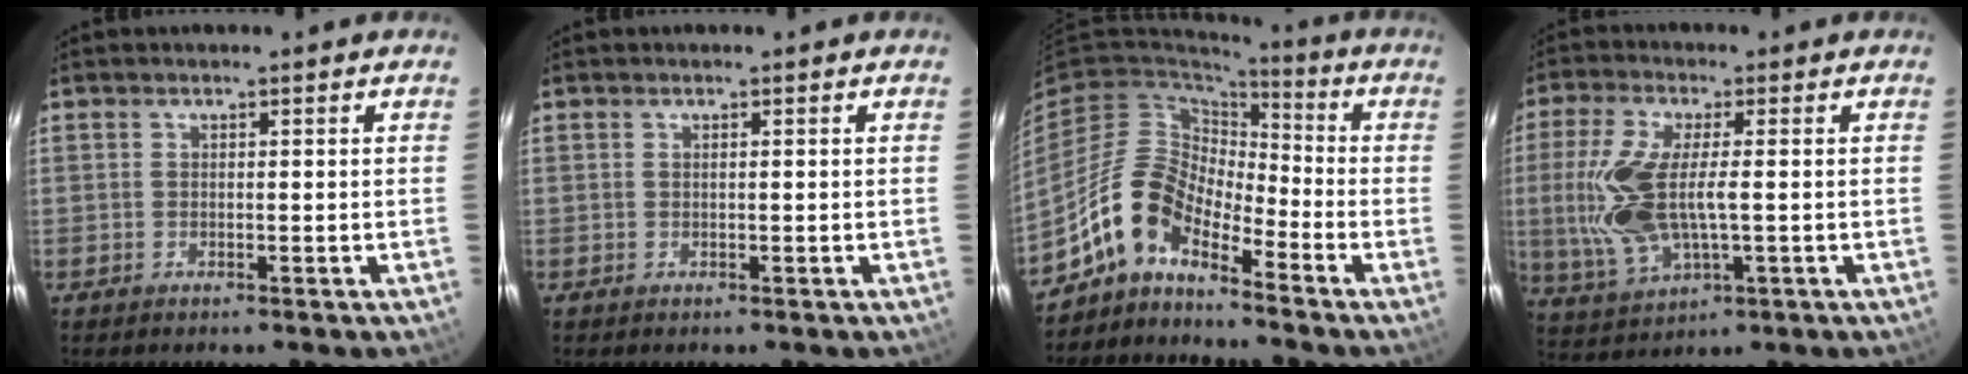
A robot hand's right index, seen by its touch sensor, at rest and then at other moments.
{"total": 0.0}
{"total": 10.8, "force": [-7.6, 4.8, 6.0], "torque": [-0.116, 0.019, -0.162]}
{"total": 14.1, "force": [-0.6, 5.7, 12.9], "torque": [-0.275, -0.007, -0.001]}